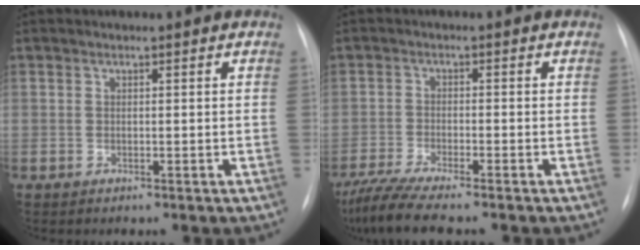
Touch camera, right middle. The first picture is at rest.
{"total": 7.3, "force": [-6.2, -0.3, 3.8], "torque": [-0.070, -0.021, -0.109]}